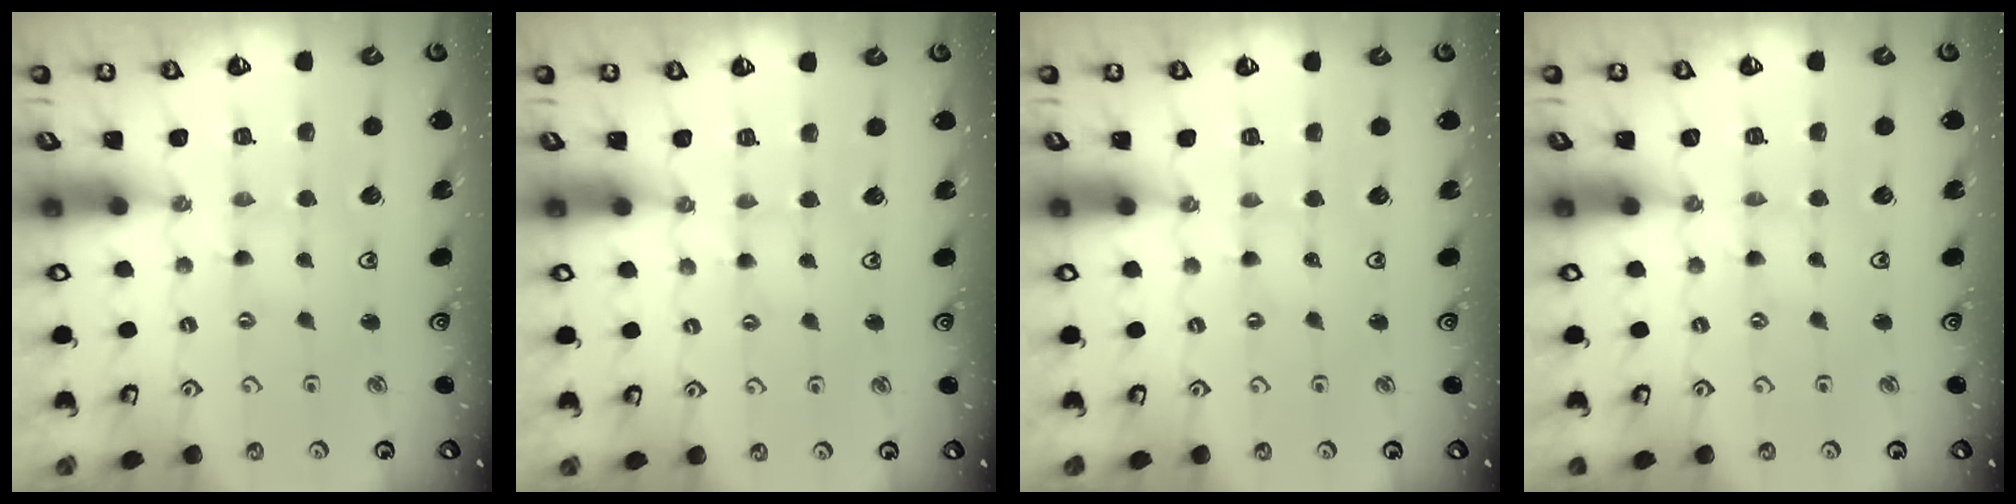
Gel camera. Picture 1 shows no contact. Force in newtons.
{"total": 1.6, "press": 1.6, "slide": 0.4}
{"total": 0.0}
{"total": 0.0}